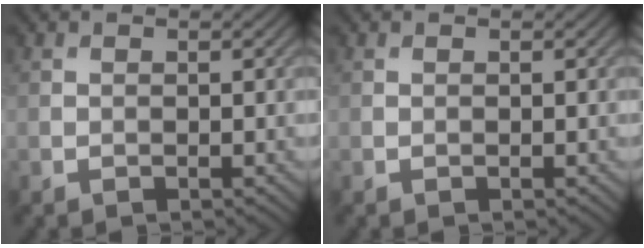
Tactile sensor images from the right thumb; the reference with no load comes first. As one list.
[{"total": 0.0}]